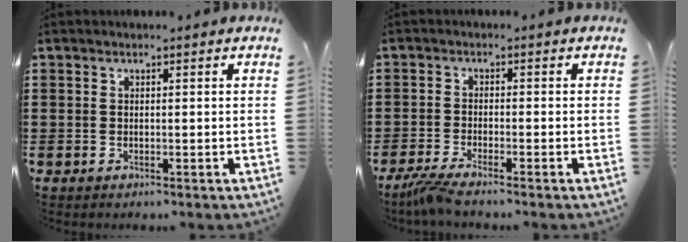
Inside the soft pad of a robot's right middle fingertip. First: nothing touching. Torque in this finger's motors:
{"motor_torque": [0.32, 0.20, 0.07, 0.07]}